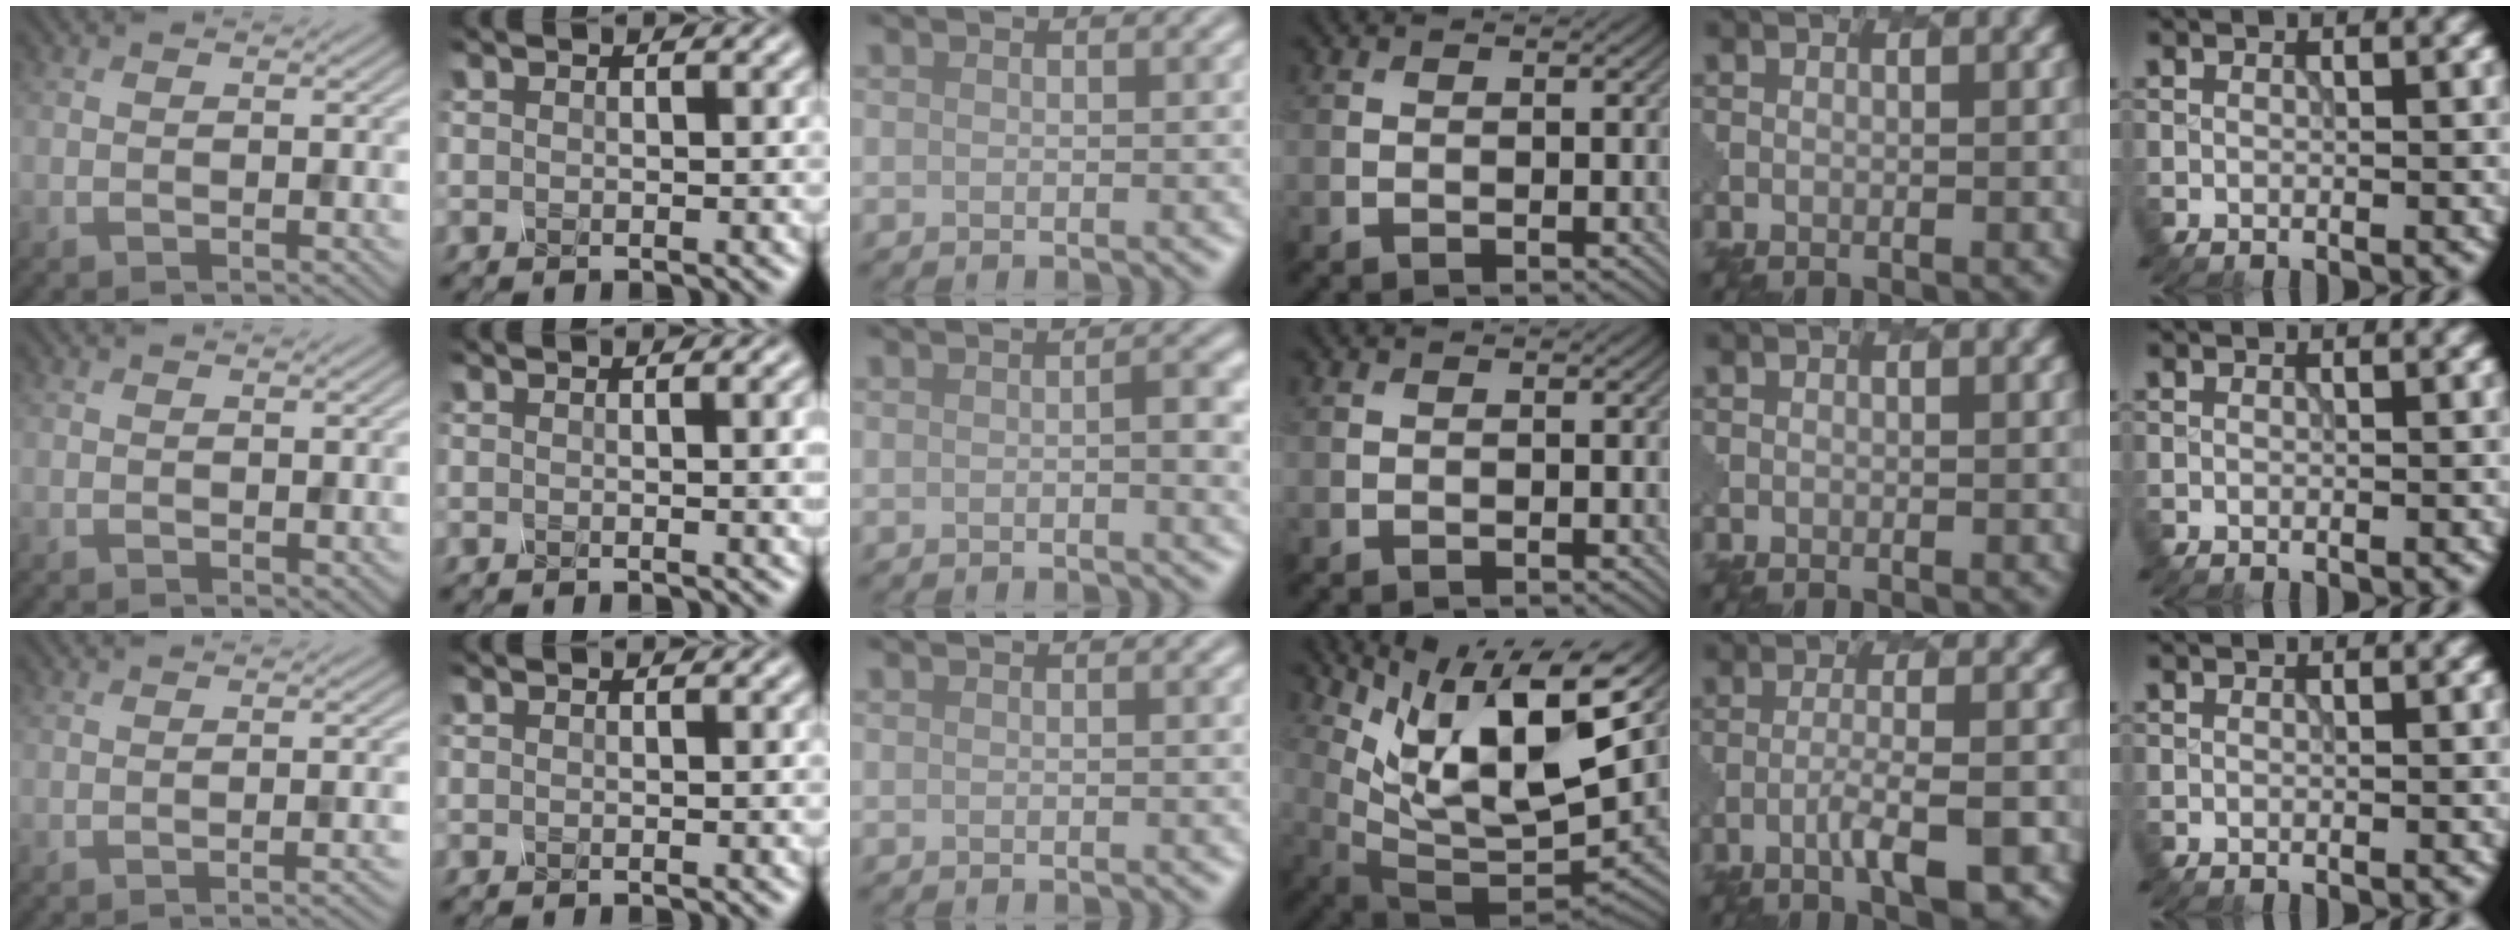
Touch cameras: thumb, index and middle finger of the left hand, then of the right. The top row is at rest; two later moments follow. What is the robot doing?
{"motion": "unscrew", "object": "spray bottle"}